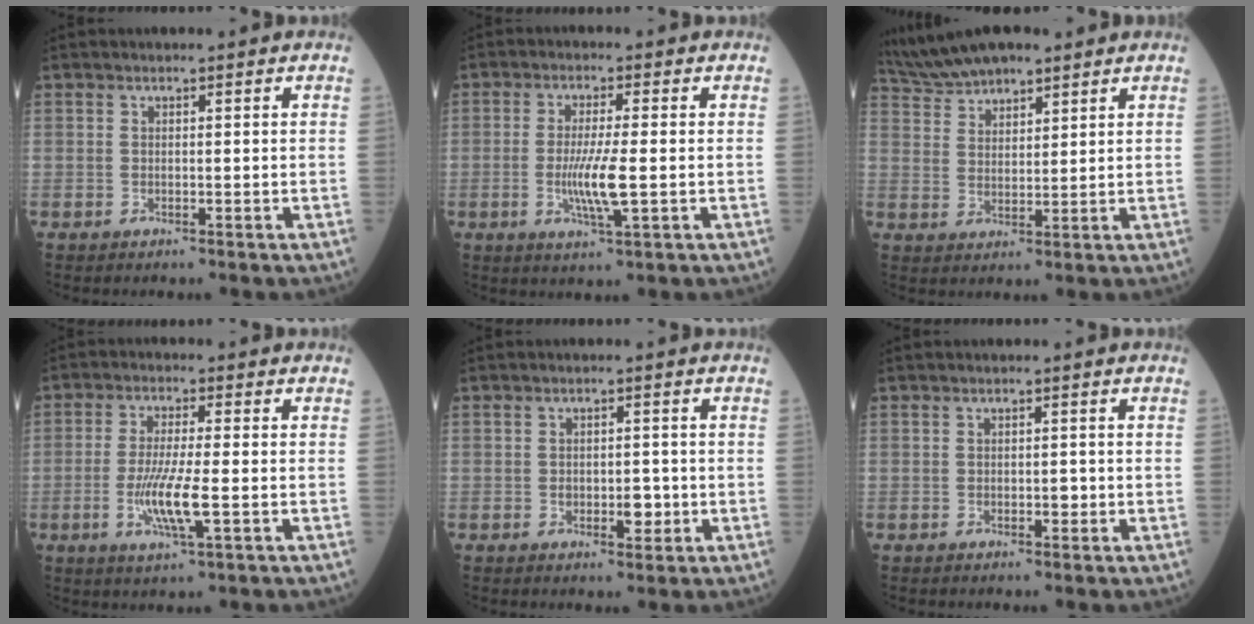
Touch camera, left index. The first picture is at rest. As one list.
[{"total": 6.3, "force": [-1.1, 0.2, 6.2], "torque": [-0.126, -0.014, -0.020]}, {"total": 8.7, "force": [7.5, 2.3, 3.7], "torque": [-0.083, 0.033, 0.147]}, {"total": 7.4, "force": [-1.9, 0.5, 7.2], "torque": [-0.146, -0.015, -0.037]}, {"total": 3.4, "force": [-0.9, 1.8, 2.7], "torque": [-0.036, 0.004, -0.008]}, {"total": 1.4, "force": [-0.4, 0.7, 1.2], "torque": [-0.017, 0.002, -0.005]}]